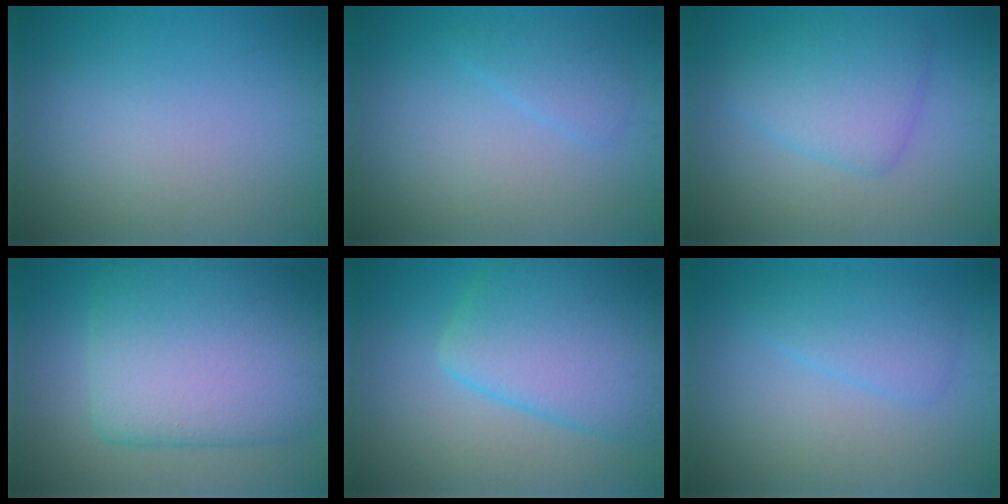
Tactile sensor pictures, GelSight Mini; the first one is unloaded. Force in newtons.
{"total": 1.6, "press": 1.6, "slide": 0.2}
{"total": 4.2, "press": 4.2, "slide": 0.1}
{"total": 11.0, "press": 10.9, "slide": 0.9}
{"total": 8.2, "press": 8.2, "slide": 0.6}
{"total": 2.6, "press": 2.6, "slide": 0.1}